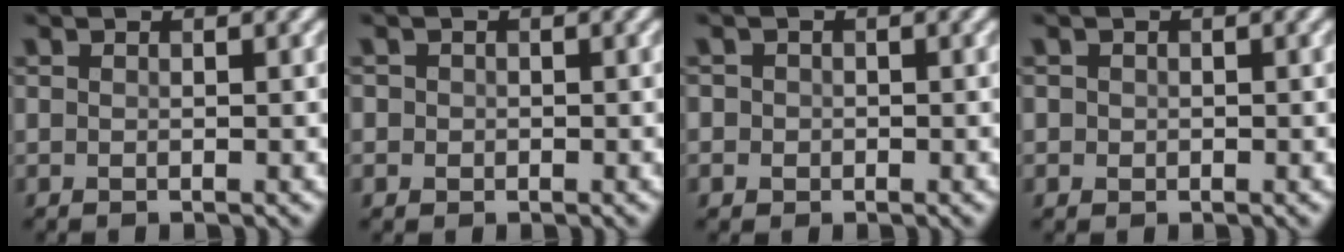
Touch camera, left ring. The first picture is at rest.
{"total": 1.1, "force": [0.0, 1.1, 0.2], "torque": [0.006, -0.002, -0.002]}
{"total": 1.5, "force": [-0.1, 1.5, 0.3], "torque": [0.011, 0.002, -0.007]}
{"total": 0.8, "force": [0.0, 0.8, 0.1], "torque": [0.002, -0.002, -0.003]}